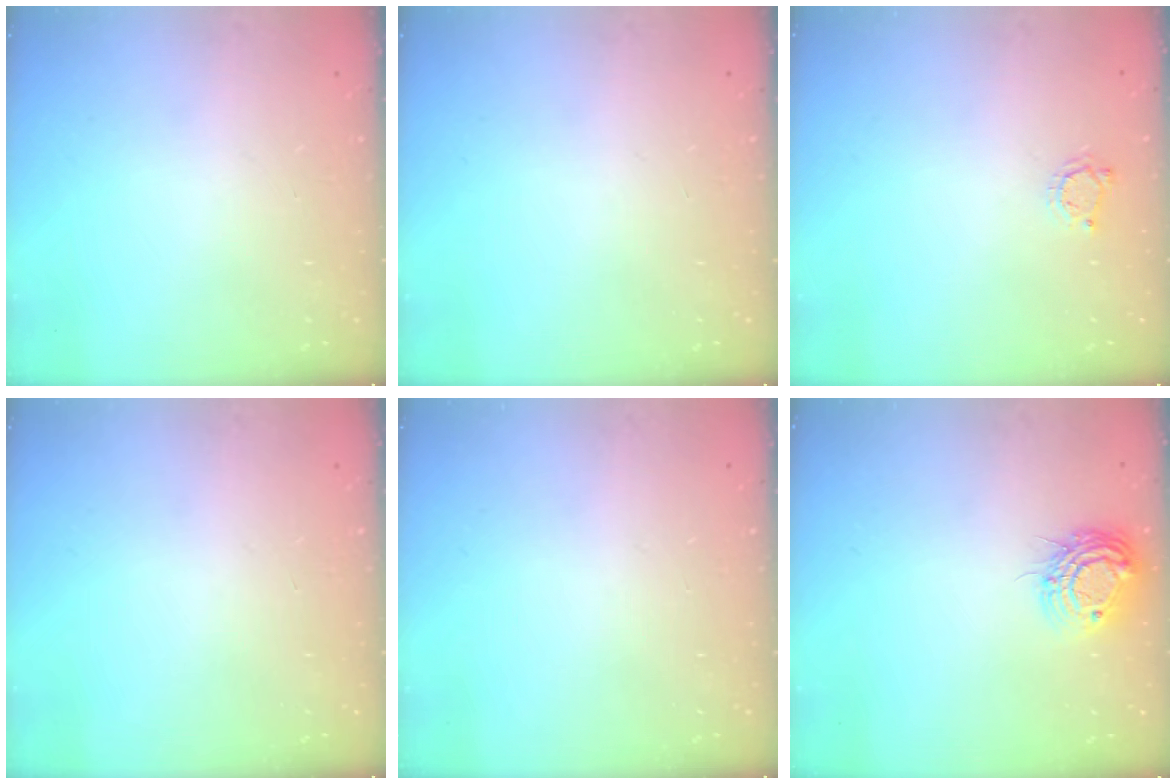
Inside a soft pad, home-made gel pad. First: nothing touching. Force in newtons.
{"total": 0.0}
{"total": 3.7, "press": 3.6, "slide": 0.5}
{"total": 0.0}
{"total": 0.0}
{"total": 11.0, "press": 11.0, "slide": 1.0}